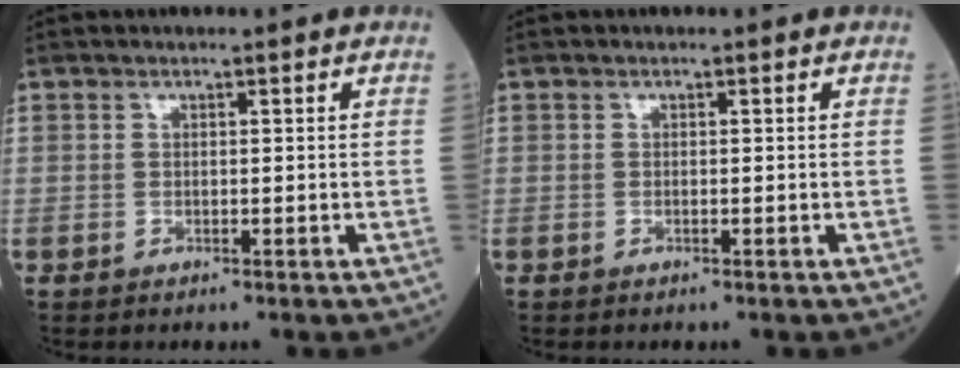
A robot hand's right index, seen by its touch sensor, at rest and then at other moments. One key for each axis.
{"total": 0.0}